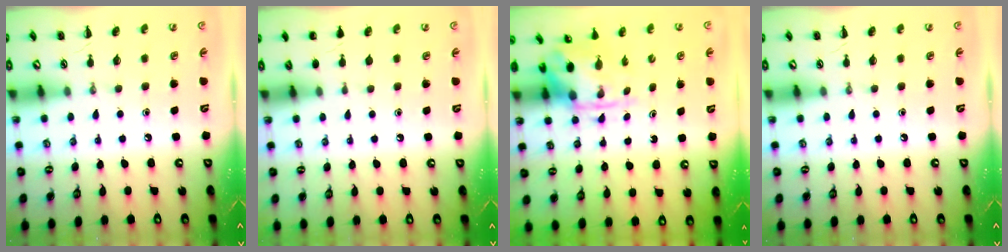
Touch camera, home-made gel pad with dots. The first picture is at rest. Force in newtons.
{"total": 1.1, "press": 1.0, "slide": 0.2}
{"total": 3.7, "press": 3.7, "slide": 0.8}
{"total": 0.0}